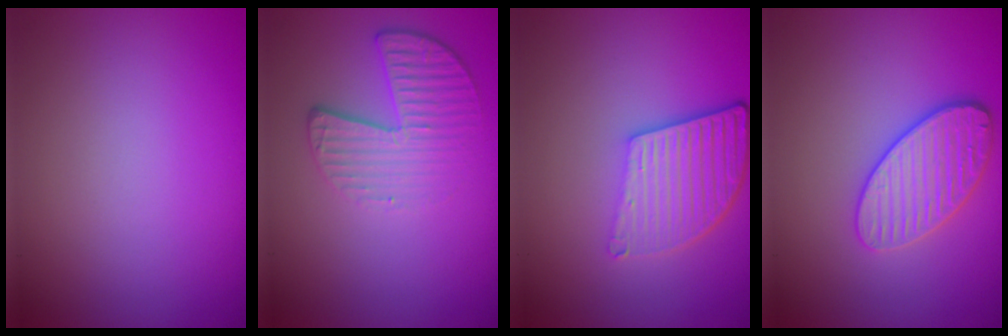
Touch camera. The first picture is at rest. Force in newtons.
{"total": 3.5, "press": 2.6, "slide": 2.4}
{"total": 5.4, "press": 3.9, "slide": 3.7}
{"total": 3.6, "press": 3.5, "slide": 1.1}